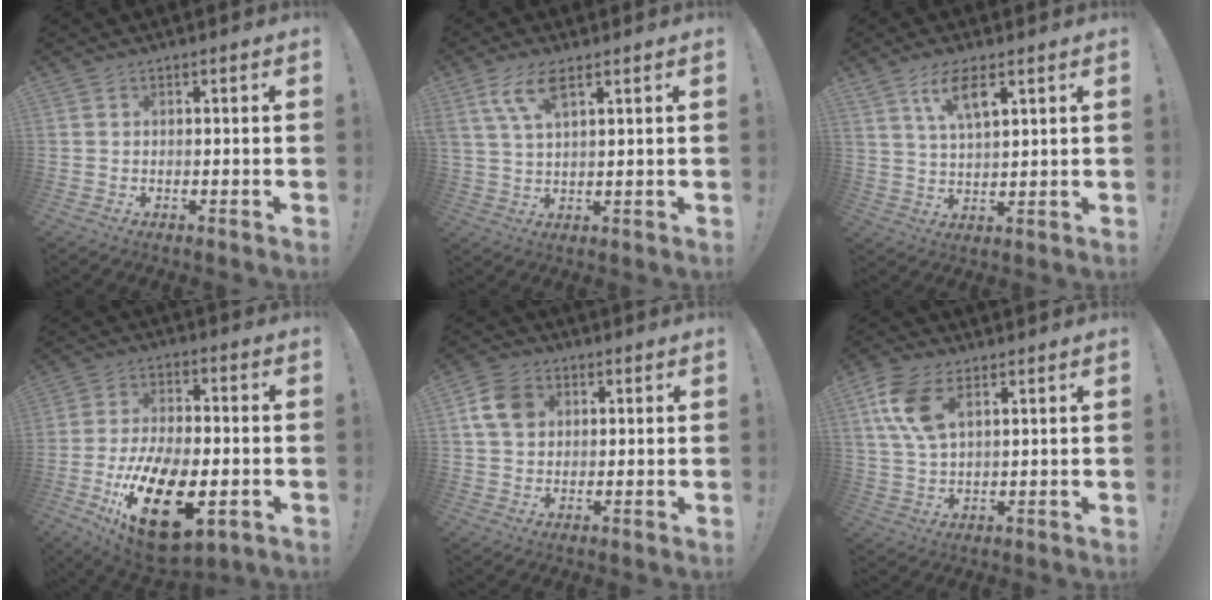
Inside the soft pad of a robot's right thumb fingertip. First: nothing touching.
{"total": 7.8, "force": [4.4, 2.5, 5.9], "torque": [-0.118, -0.007, 0.084]}
{"total": 8.0, "force": [4.6, 2.4, 6.1], "torque": [-0.103, -0.018, 0.078]}
{"total": 23.1, "force": [-7.7, 11.8, 18.4], "torque": [-0.315, 0.038, -0.111]}
{"total": 9.1, "force": [2.8, 7.2, 4.8], "torque": [-0.086, 0.007, 0.058]}
{"total": 10.7, "force": [4.9, 5.7, 7.6], "torque": [-0.156, -0.012, 0.090]}